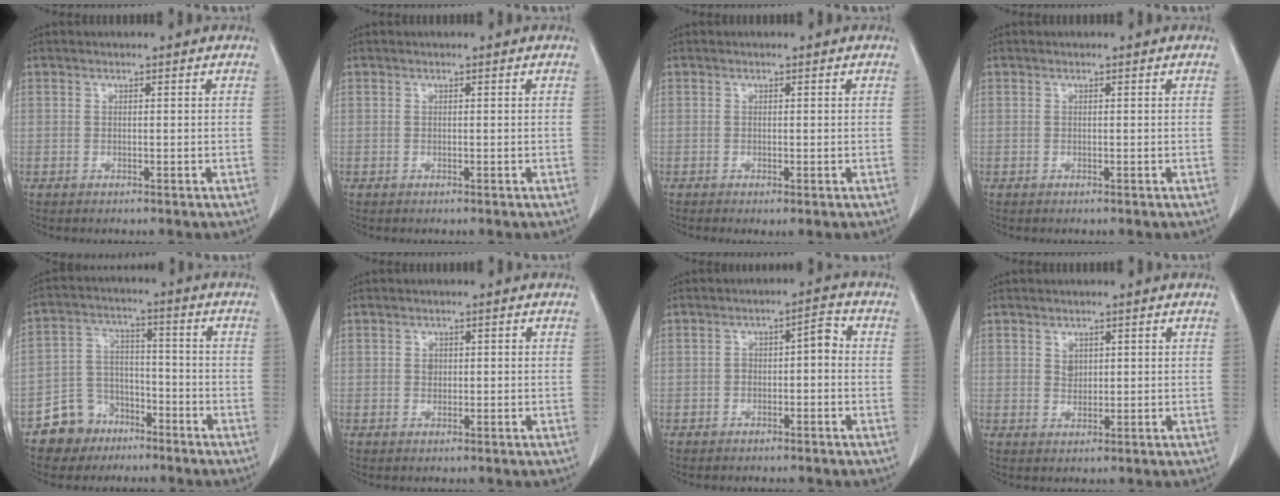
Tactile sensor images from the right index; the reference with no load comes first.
{"total": 0.0}
{"total": 1.2, "force": [-0.4, 0.2, 1.2], "torque": [-0.019, -0.004, -0.002]}
{"total": 0.0}
{"total": 8.0, "force": [-5.3, 5.8, 1.0], "torque": [-0.020, 0.018, -0.091]}
{"total": 1.2, "force": [0.2, 1.0, 0.7], "torque": [-0.008, 0.005, 0.006]}
{"total": 3.5, "force": [-0.6, 1.5, 3.2], "torque": [-0.043, 0.025, -0.008]}
{"total": 1.8, "force": [0.8, 1.4, 0.9], "torque": [-0.011, 0.000, 0.018]}